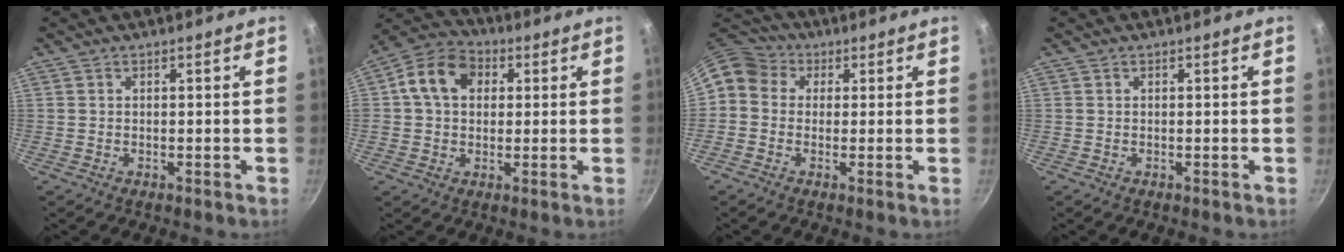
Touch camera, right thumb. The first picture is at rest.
{"total": 10.6, "force": [2.3, 8.3, 6.2], "torque": [-0.083, 0.017, 0.019]}
{"total": 7.9, "force": [1.0, 6.9, 3.6], "torque": [-0.054, 0.025, -0.005]}
{"total": 0.0}